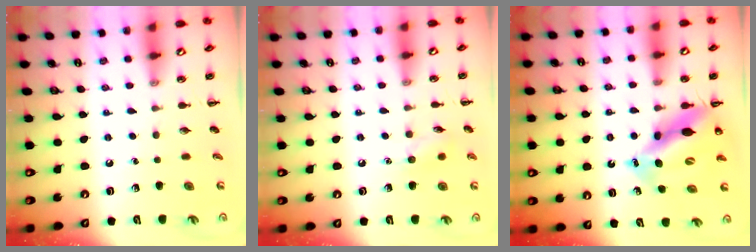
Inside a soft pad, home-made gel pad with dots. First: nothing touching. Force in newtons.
{"total": 7.8, "press": 7.6, "slide": 1.5}
{"total": 14.7, "press": 14.1, "slide": 4.2}